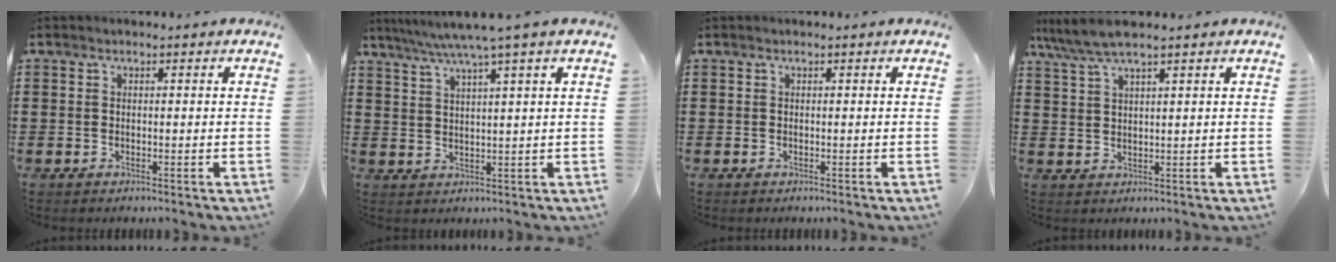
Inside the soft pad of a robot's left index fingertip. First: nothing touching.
{"total": 5.0, "force": [3.5, -1.0, 3.4], "torque": [-0.076, -0.014, 0.056]}
{"total": 0.0}
{"total": 4.8, "force": [3.8, 0.3, 3.0], "torque": [-0.067, -0.004, 0.069]}